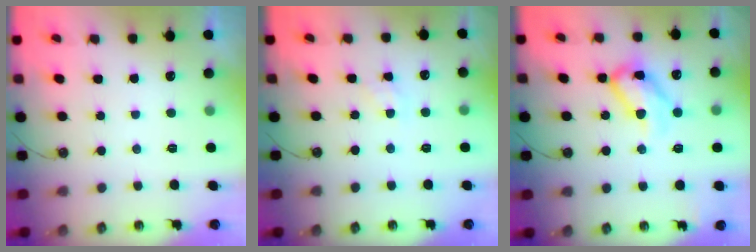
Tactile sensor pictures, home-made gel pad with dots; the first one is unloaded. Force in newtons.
{"total": 2.5, "press": 2.5, "slide": 0.1}
{"total": 14.8, "press": 14.7, "slide": 1.6}